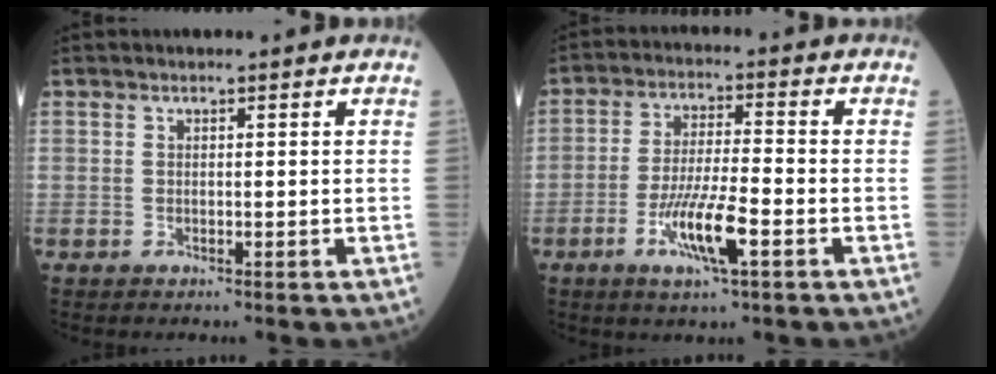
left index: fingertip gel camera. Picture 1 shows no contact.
{"total": 8.3, "force": [-3.7, 0.9, 7.4], "torque": [-0.146, -0.013, -0.069]}